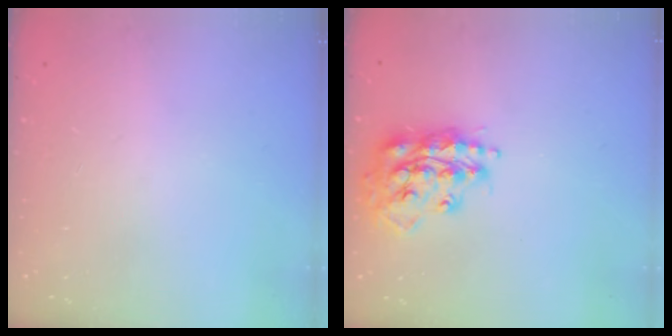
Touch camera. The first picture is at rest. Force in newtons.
{"total": 17.0, "press": 16.9, "slide": 1.4}